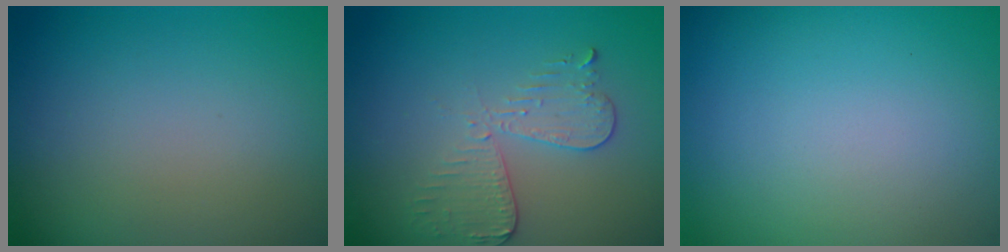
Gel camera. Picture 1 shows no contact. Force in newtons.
{"total": 3.0, "press": 2.7, "slide": 1.2}
{"total": 0.0}